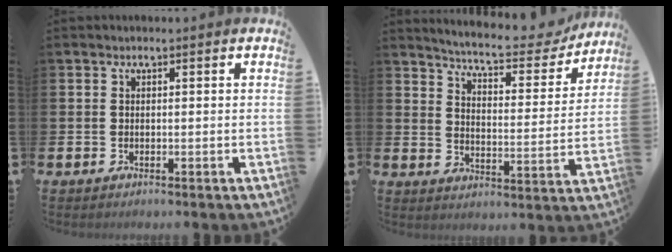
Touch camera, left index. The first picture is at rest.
{"total": 6.8, "force": [6.4, 0.9, 2.0], "torque": [-0.059, -0.051, 0.104]}